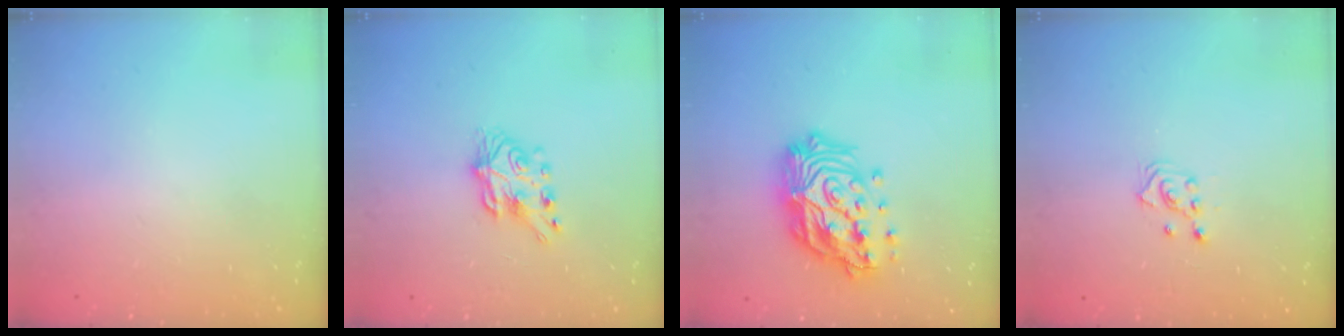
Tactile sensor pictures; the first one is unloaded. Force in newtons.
{"total": 7.0, "press": 7.0, "slide": 0.2}
{"total": 21.5, "press": 21.3, "slide": 2.7}
{"total": 2.5, "press": 2.3, "slide": 1.0}